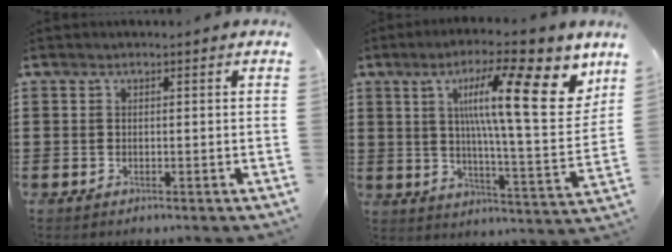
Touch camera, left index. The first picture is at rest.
{"total": 17.6, "force": [7.9, 3.5, 15.3], "torque": [-0.255, -0.030, 0.117]}